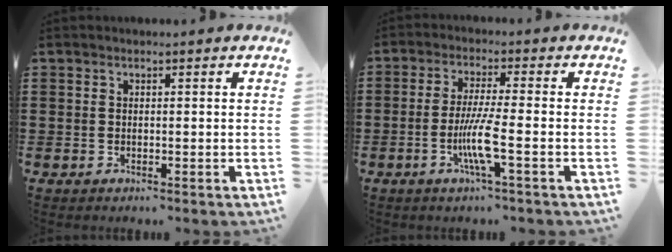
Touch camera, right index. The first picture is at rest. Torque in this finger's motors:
{"motor_torque": [2.14, 0.00, 0.78, 0.21]}